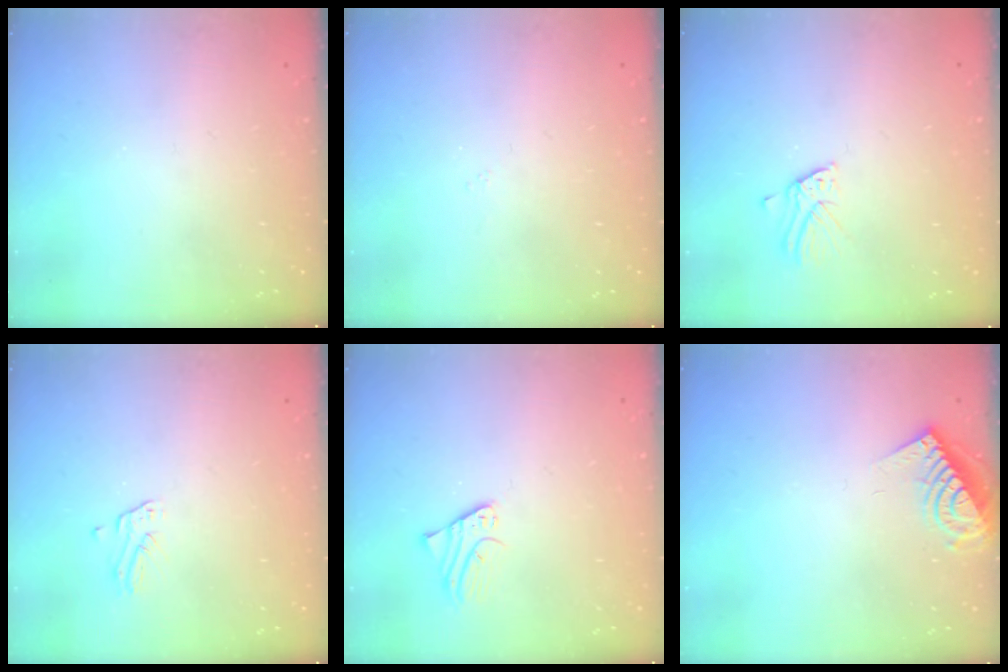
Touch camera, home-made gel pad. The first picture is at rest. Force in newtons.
{"total": 3.9, "press": 3.9, "slide": 0.1}
{"total": 1.9, "press": 1.9, "slide": 0.1}
{"total": 1.8, "press": 1.8, "slide": 0.1}
{"total": 2.0, "press": 2.0, "slide": 0.2}
{"total": 8.7, "press": 8.7, "slide": 0.8}